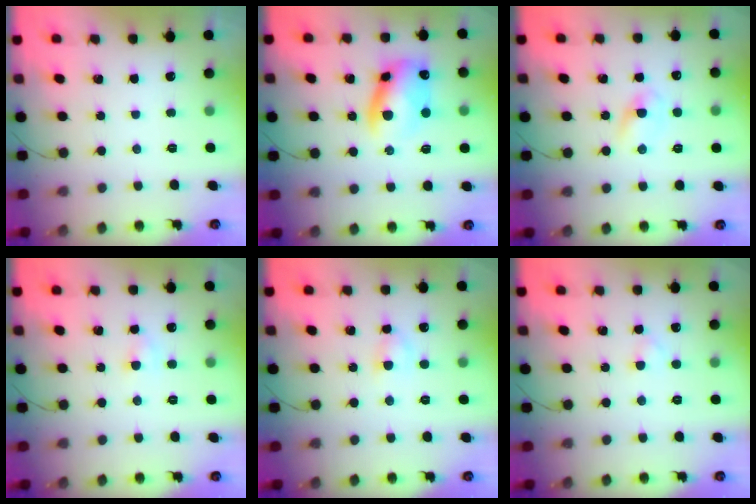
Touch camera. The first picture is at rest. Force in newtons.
{"total": 10.4, "press": 10.2, "slide": 1.9}
{"total": 2.9, "press": 2.6, "slide": 1.3}
{"total": 3.0, "press": 2.8, "slide": 1.0}
{"total": 3.3, "press": 3.2, "slide": 0.8}
{"total": 1.8, "press": 1.5, "slide": 1.0}